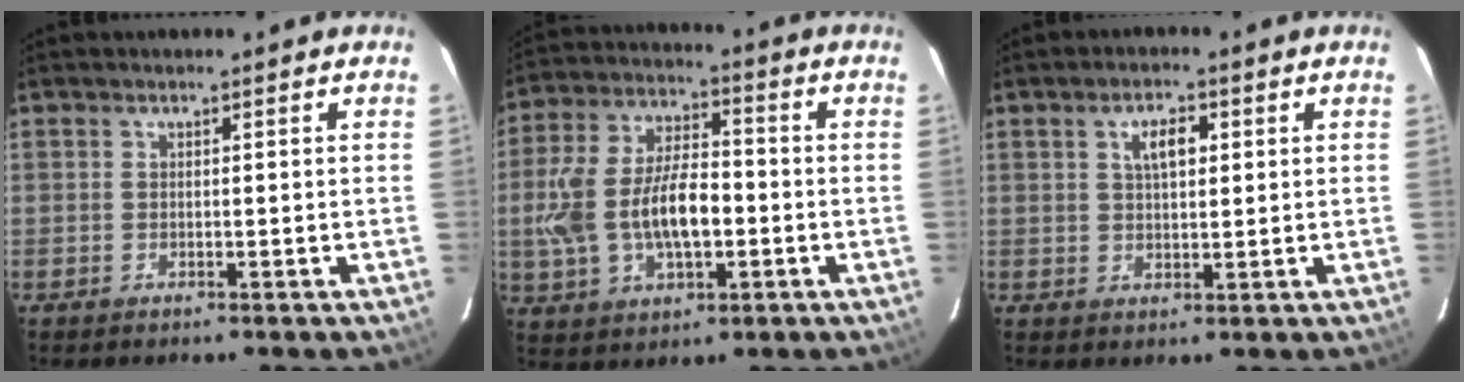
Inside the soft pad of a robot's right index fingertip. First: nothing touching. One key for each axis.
{"total": 15.1, "fx": -2.2, "fy": 7.8, "fz": 12.7, "tx": -0.271, "ty": 0.007, "tz": -0.032}
{"total": 4.2, "fx": 1.4, "fy": 2.1, "fz": 3.4, "tx": -0.059, "ty": 0.011, "tz": 0.027}